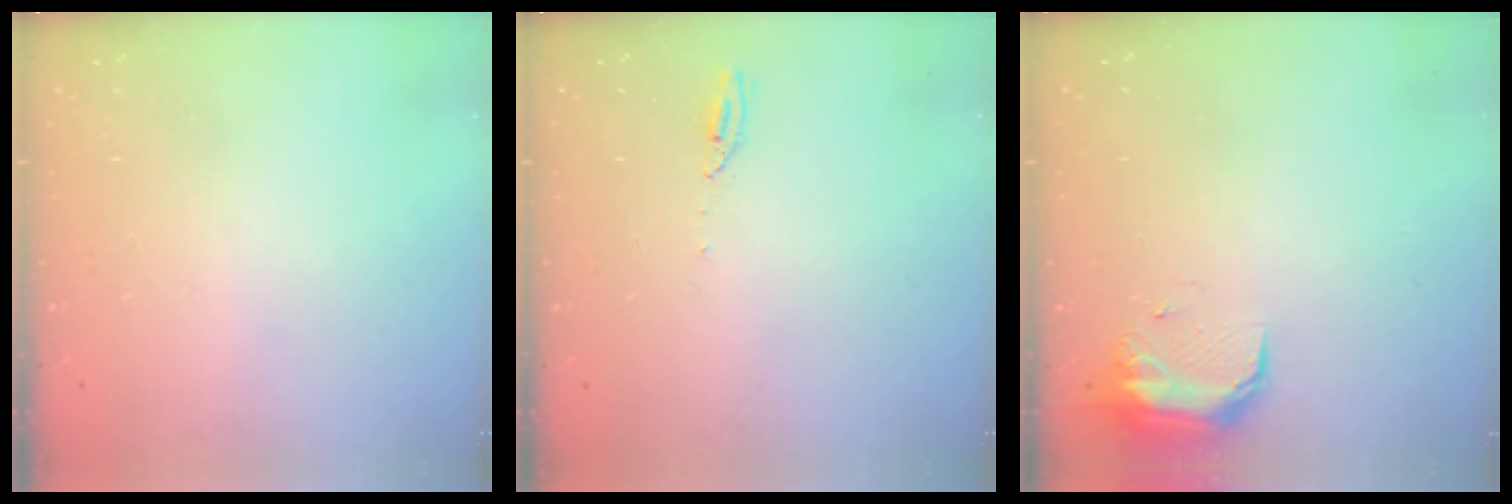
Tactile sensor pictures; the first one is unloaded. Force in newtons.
{"total": 4.4, "press": 4.4, "slide": 0.1}
{"total": 9.1, "press": 9.0, "slide": 1.5}